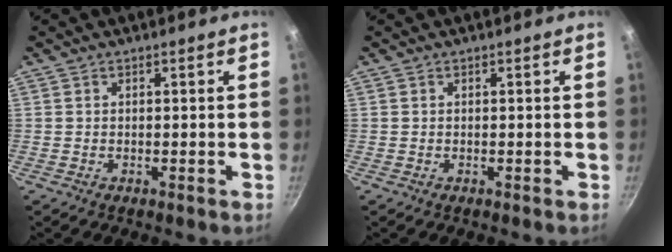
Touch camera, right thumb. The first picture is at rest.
{"total": 0.0}